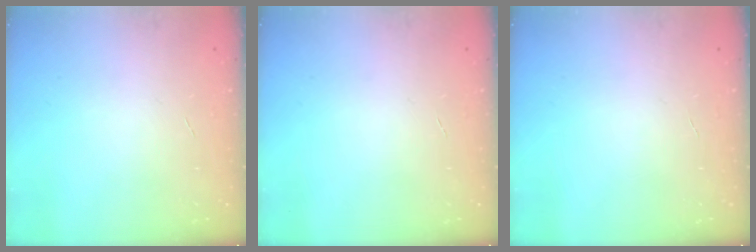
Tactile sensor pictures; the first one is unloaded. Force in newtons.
{"total": 0.0}
{"total": 0.0}